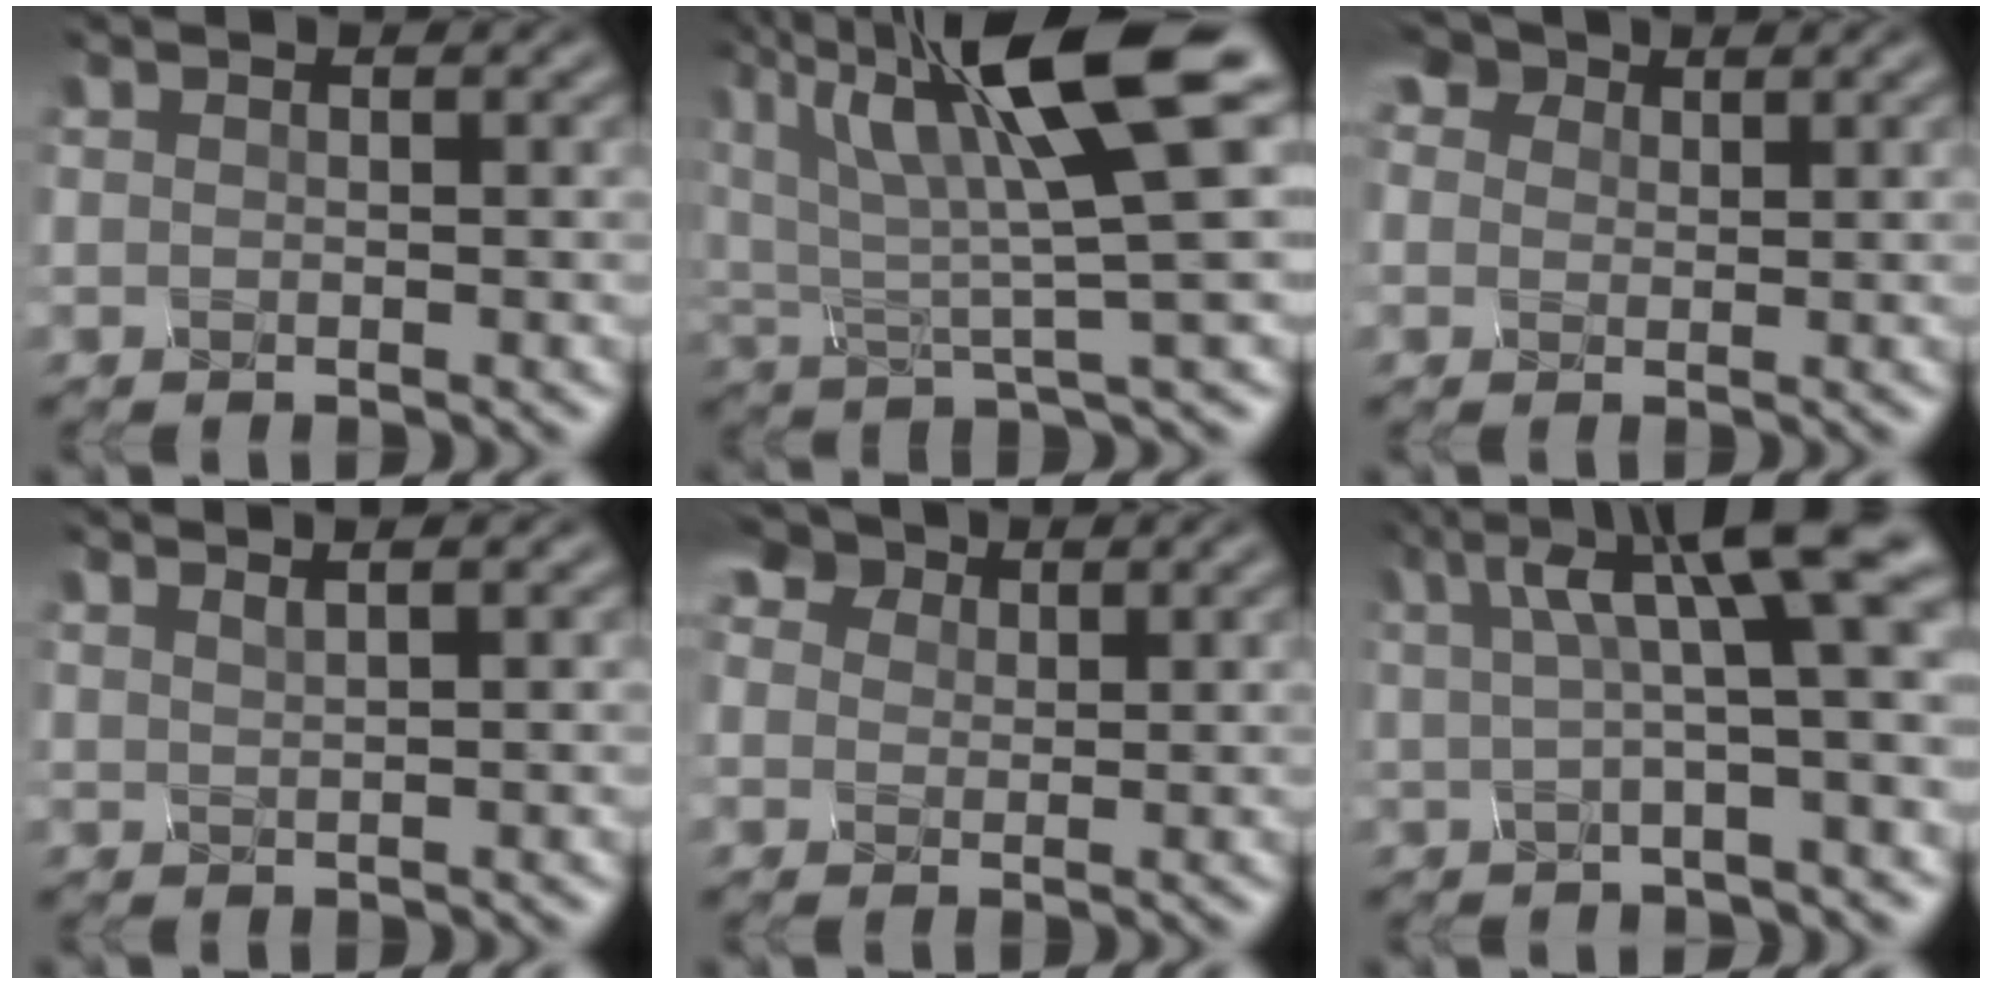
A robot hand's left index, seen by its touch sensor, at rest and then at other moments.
{"total": 10.3, "force": [4.5, 2.3, 9.0], "torque": [-0.179, 0.005, 0.088]}
{"total": 3.9, "force": [2.7, 2.4, 1.4], "torque": [-0.055, 0.002, 0.056]}
{"total": 2.2, "force": [1.6, 0.6, 1.3], "torque": [-0.009, 0.021, 0.009]}
{"total": 4.9, "force": [3.4, 3.1, 1.9], "torque": [-0.072, 0.000, 0.067]}
{"total": 7.2, "force": [2.0, 1.5, 6.7], "torque": [-0.117, 0.018, 0.044]}